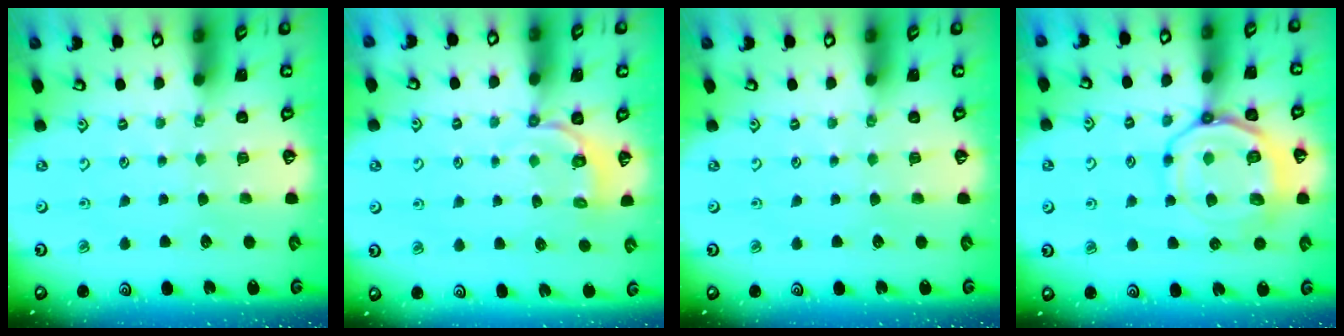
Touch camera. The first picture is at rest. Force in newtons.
{"total": 3.8, "press": 2.8, "slide": 2.5}
{"total": 0.0}
{"total": 13.7, "press": 13.6, "slide": 1.5}